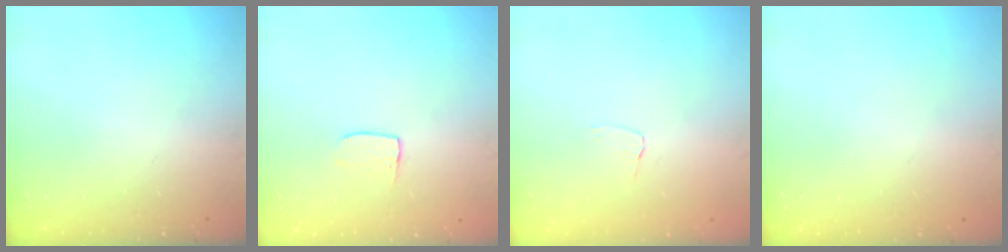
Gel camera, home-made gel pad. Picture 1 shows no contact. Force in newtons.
{"total": 4.1, "press": 4.1, "slide": 0.3}
{"total": 2.6, "press": 2.6, "slide": 0.2}
{"total": 0.0}